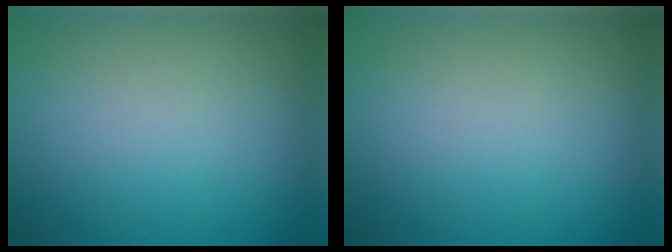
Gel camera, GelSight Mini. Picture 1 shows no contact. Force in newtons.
{"total": 0.0}